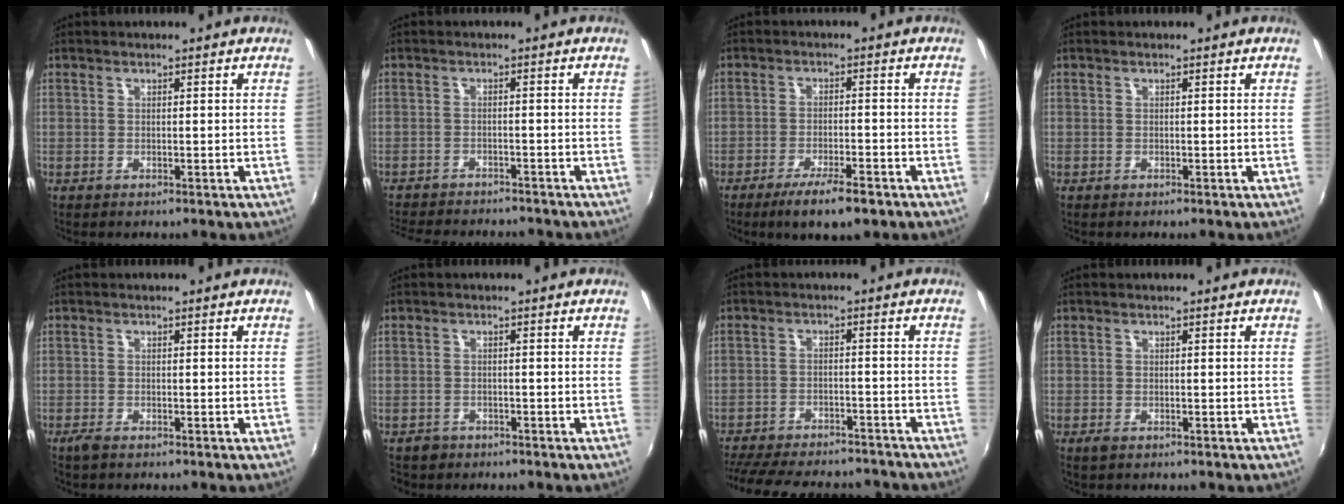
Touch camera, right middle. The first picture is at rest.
{"total": 11.8, "force": [-10.6, 2.9, 4.4], "torque": [-0.106, -0.017, -0.155]}
{"total": 8.0, "force": [-5.5, 1.6, 5.6], "torque": [-0.116, -0.016, -0.086]}
{"total": 0.0}
{"total": 1.6, "force": [-1.3, 0.3, 0.9], "torque": [-0.019, -0.006, -0.026]}
{"total": 2.4, "force": [-1.6, 1.8, 0.4], "torque": [-0.016, -0.001, -0.025]}
{"total": 20.8, "force": [-17.9, 6.2, 8.6], "torque": [-0.186, -0.012, -0.242]}
{"total": 1.0, "force": [-0.7, 0.5, 0.6], "torque": [-0.012, -0.004, -0.013]}